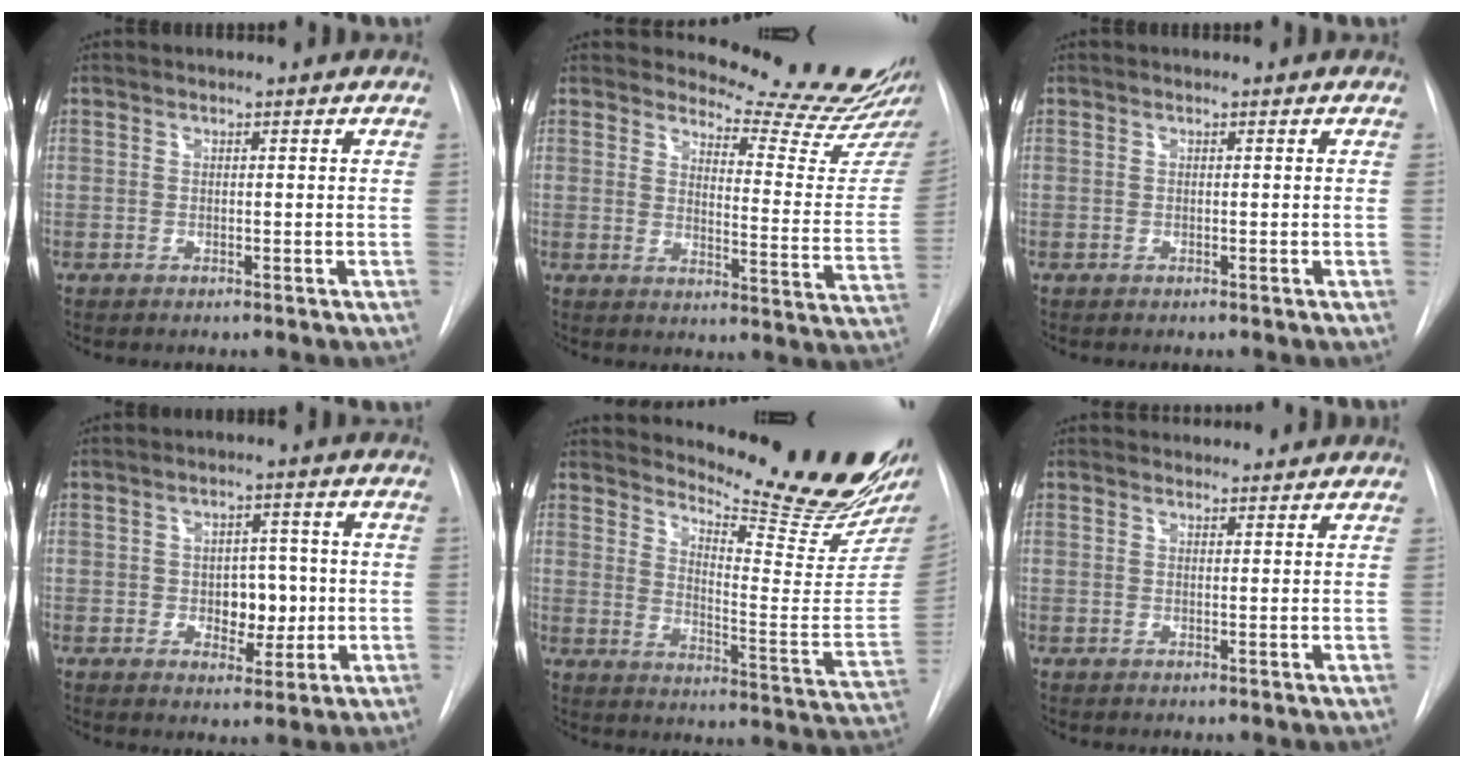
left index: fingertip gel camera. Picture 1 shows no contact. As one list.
[{"total": 13.8, "force": [13.4, -0.7, 3.1], "torque": [-0.039, -0.122, 0.153]}, {"total": 0.0}, {"total": 5.4, "force": [-0.7, 3.5, 4.1], "torque": [-0.046, 0.003, -0.002]}, {"total": 21.2, "force": [19.3, 1.4, 8.7], "torque": [-0.133, -0.122, 0.243]}, {"total": 5.1, "force": [4.9, 1.1, 0.7], "torque": [-0.004, 0.021, 0.055]}]